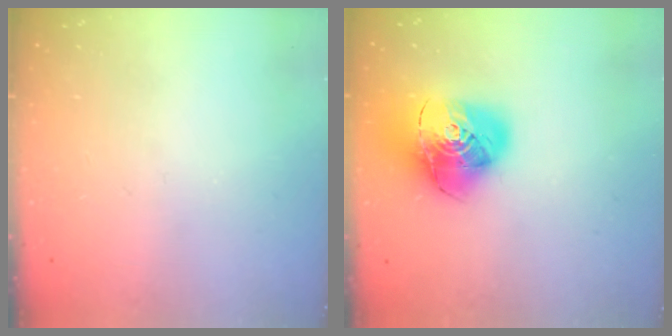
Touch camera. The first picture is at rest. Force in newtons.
{"total": 17.5, "press": 17.3, "slide": 2.1}